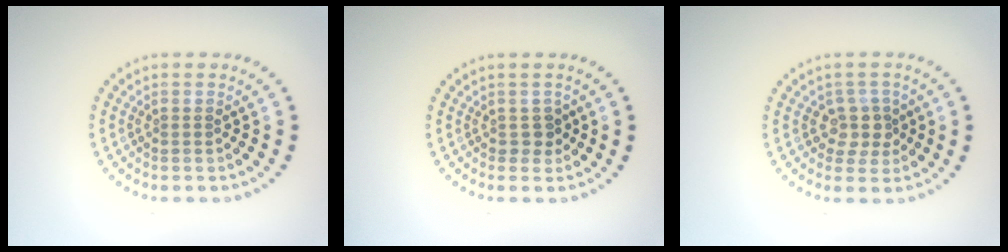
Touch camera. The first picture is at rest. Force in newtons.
{"total": 1.3, "press": 1.1, "slide": 0.7}
{"total": 2.5, "press": 2.1, "slide": 1.4}